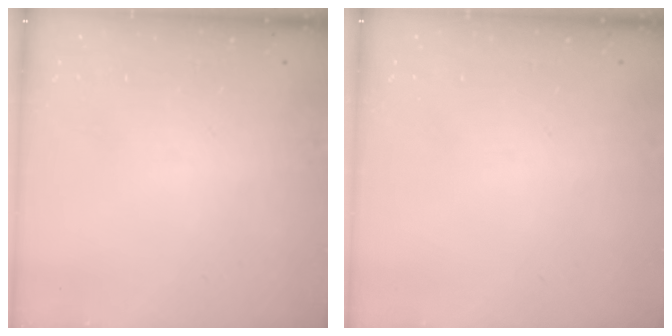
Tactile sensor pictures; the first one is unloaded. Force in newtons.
{"total": 0.0}